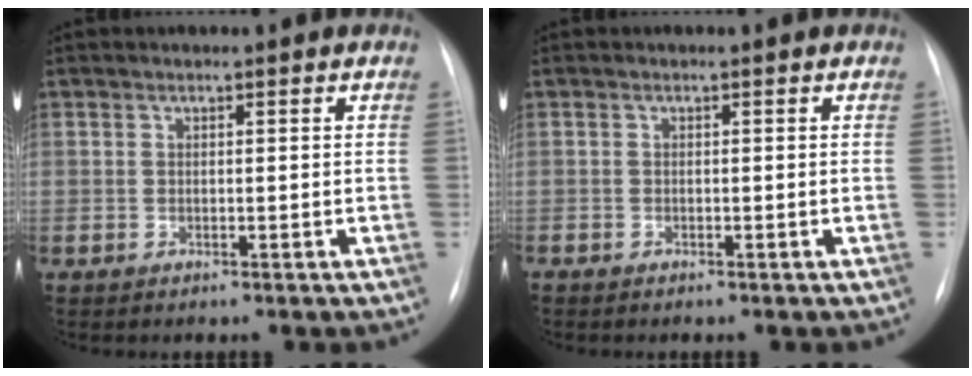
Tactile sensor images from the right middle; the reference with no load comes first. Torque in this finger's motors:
{"motor_torque": [0.77, -1.36, 0.33, 0.18]}